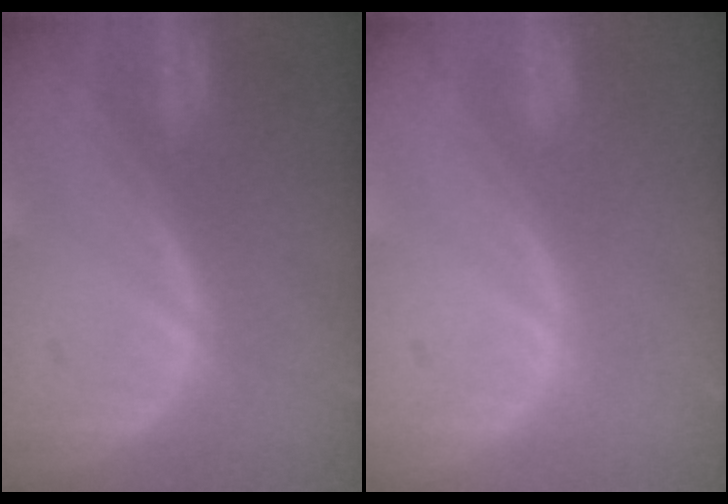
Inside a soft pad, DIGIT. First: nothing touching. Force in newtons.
{"total": 0.0}